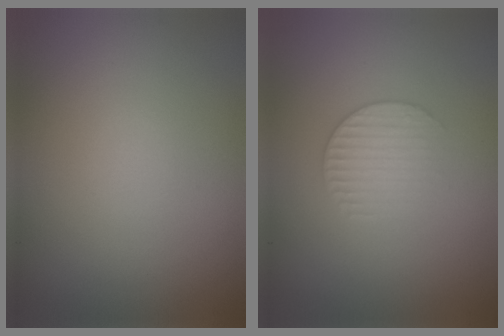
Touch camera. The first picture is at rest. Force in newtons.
{"total": 1.9, "press": 1.9, "slide": 0.3}